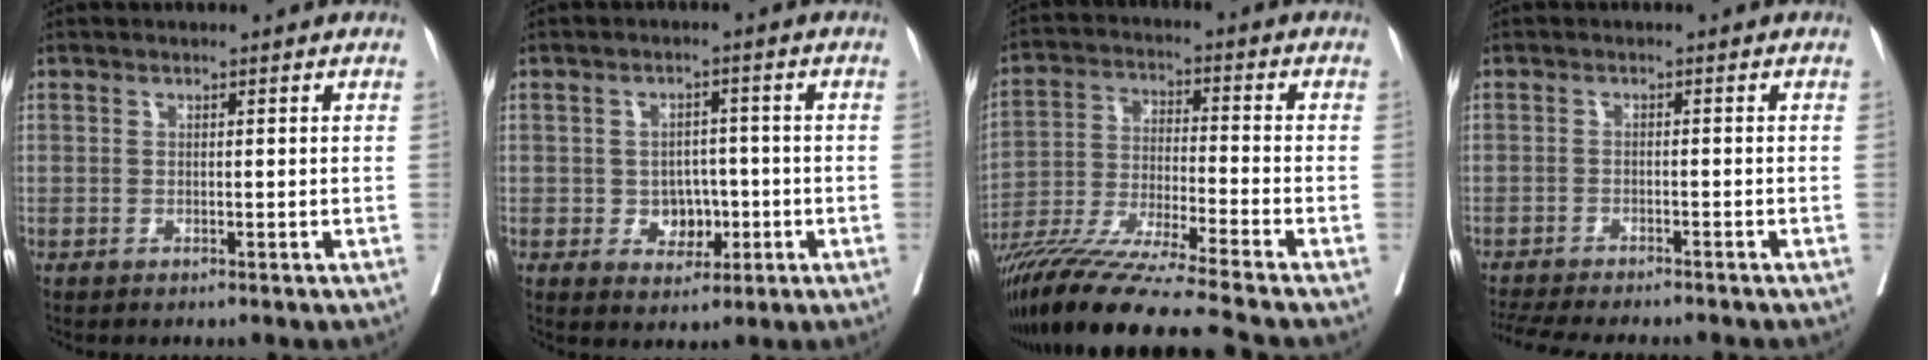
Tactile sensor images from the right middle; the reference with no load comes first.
{"total": 4.7, "force": [-1.1, 3.6, 2.8], "torque": [-0.030, 0.008, -0.009]}
{"total": 18.6, "force": [-15.6, -1.8, 9.9], "torque": [-0.201, -0.048, -0.277]}
{"total": 13.3, "force": [-12.0, 2.0, 5.5], "torque": [-0.098, -0.018, -0.164]}